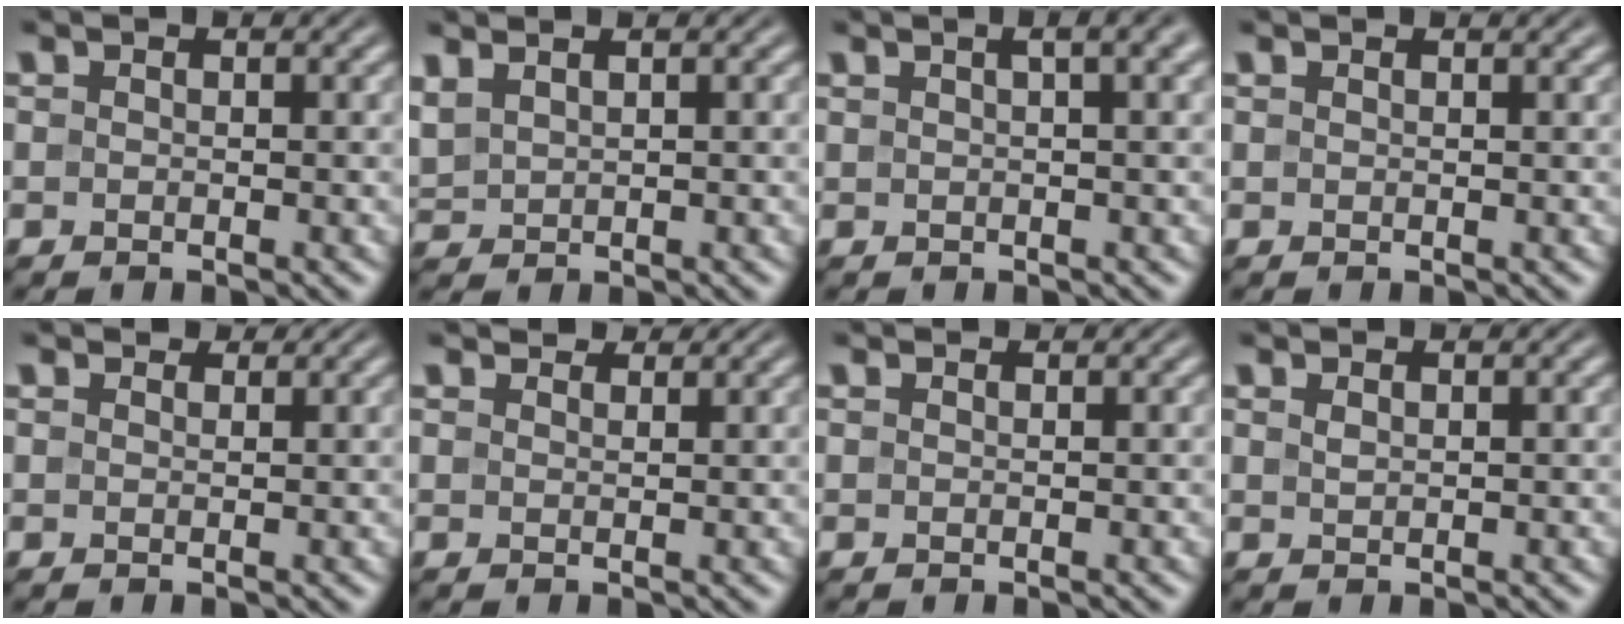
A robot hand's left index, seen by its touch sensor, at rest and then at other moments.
{"total": 2.0, "force": [1.5, 0.9, 1.0], "torque": [-0.031, 0.008, 0.039]}
{"total": 7.4, "force": [3.4, 3.5, 5.6], "torque": [-0.033, 0.044, 0.014]}
{"total": 1.3, "force": [1.1, 0.4, 0.6], "torque": [-0.005, 0.001, 0.007]}
{"total": 2.0, "force": [1.7, 0.8, 0.6], "torque": [-0.014, -0.002, 0.019]}
{"total": 2.8, "force": [2.5, 0.8, 0.8], "torque": [-0.017, -0.002, 0.035]}
{"total": 1.2, "force": [1.1, 0.2, 0.3], "torque": [-0.013, 0.000, 0.011]}
{"total": 0.7, "force": [0.6, 0.2, 0.4], "torque": [-0.011, 0.001, 0.012]}